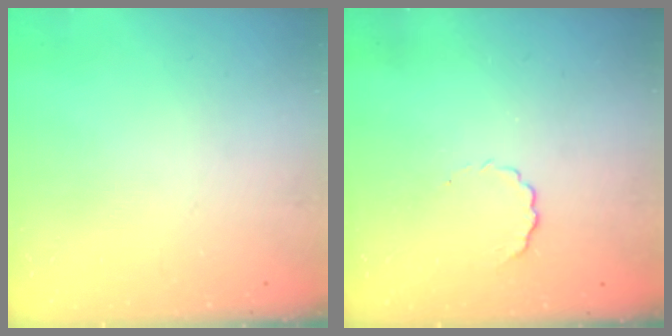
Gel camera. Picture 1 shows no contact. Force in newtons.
{"total": 4.0, "press": 3.9, "slide": 1.0}